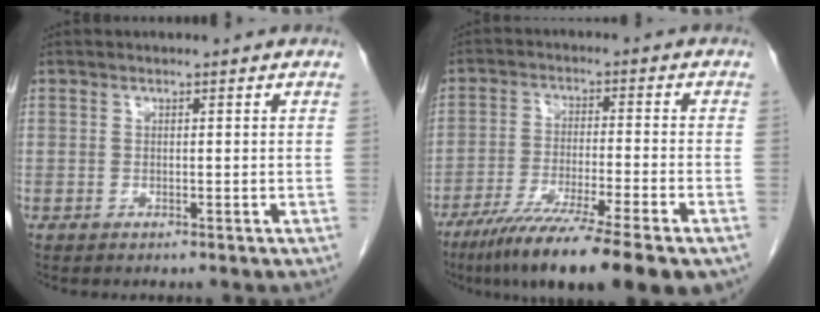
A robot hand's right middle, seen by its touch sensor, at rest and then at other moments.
{"total": 16.6, "force": [-11.8, 0.9, 11.7], "torque": [-0.162, -0.042, -0.188]}